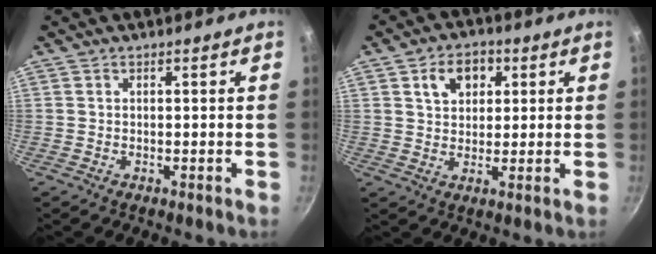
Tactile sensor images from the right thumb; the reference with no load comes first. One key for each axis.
{"total": 7.1, "fx": 2.6, "fy": 5.2, "fz": 4.1, "tx": -0.042, "ty": 0.004, "tz": 0.036}